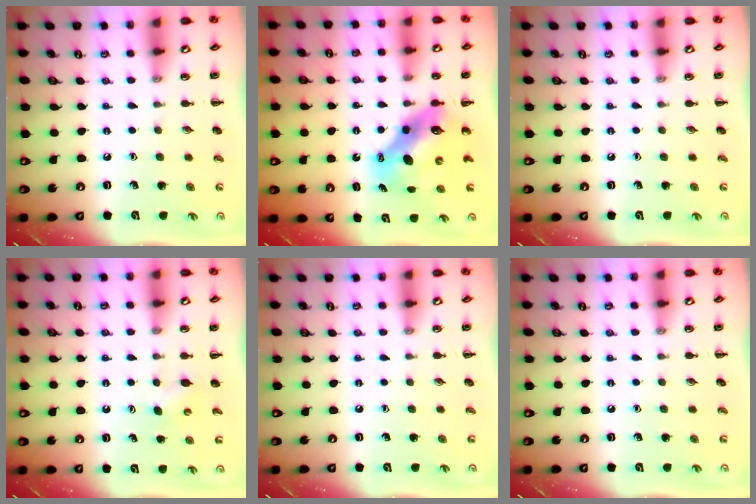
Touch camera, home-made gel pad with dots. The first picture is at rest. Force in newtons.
{"total": 8.9, "press": 8.6, "slide": 2.3}
{"total": 0.0}
{"total": 2.9, "press": 2.9, "slide": 0.6}
{"total": 0.0}
{"total": 0.0}